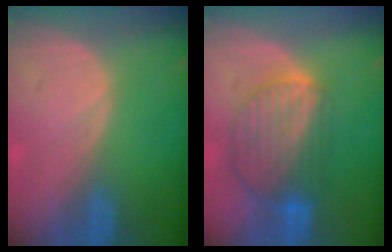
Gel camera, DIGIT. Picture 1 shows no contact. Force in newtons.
{"total": 8.7, "press": 7.7, "slide": 4.1}